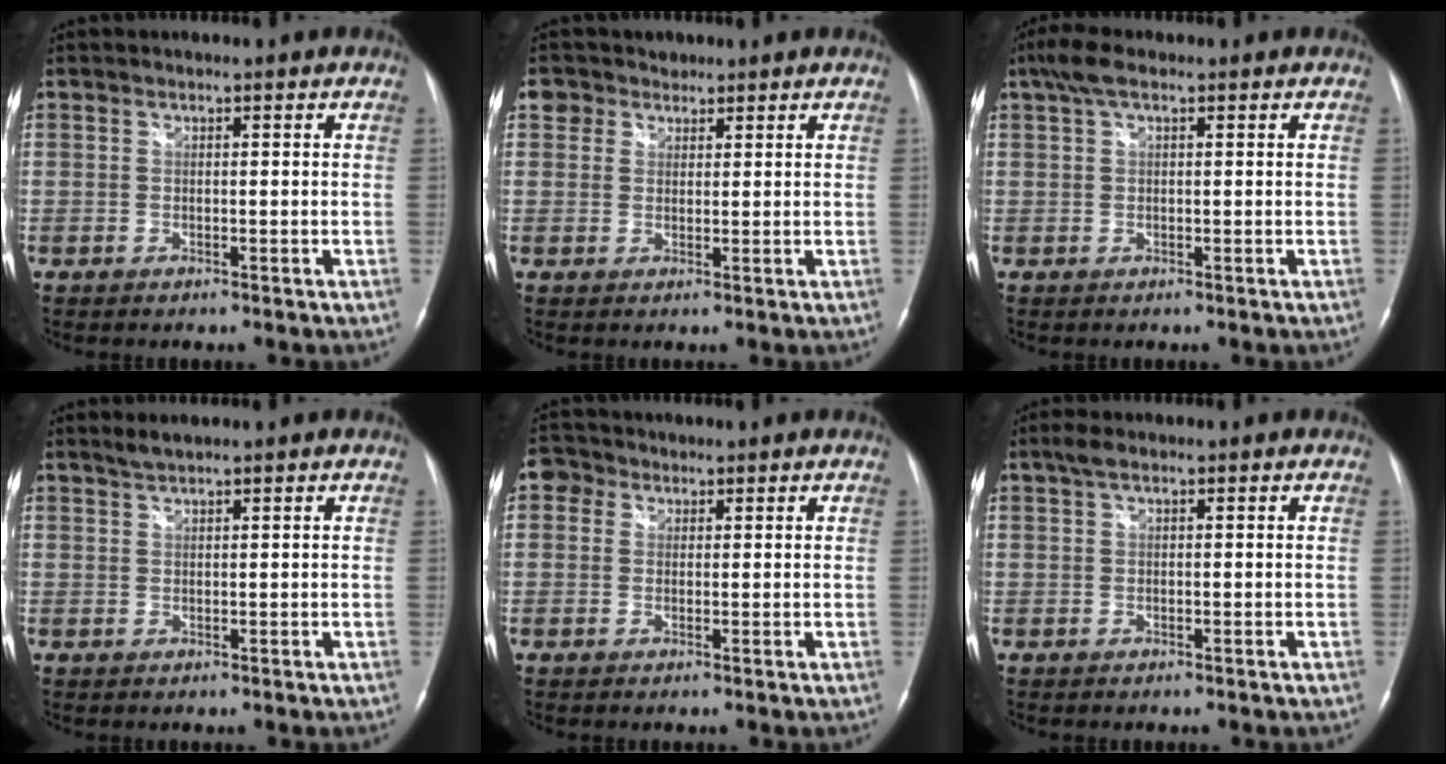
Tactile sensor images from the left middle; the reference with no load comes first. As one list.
[{"total": 3.4, "force": [2.0, 2.7, 0.2], "torque": [-0.005, 0.018, 0.031]}, {"total": 2.9, "force": [1.7, 0.9, 2.1], "torque": [-0.049, 0.023, 0.034]}, {"total": 1.5, "force": [1.4, 0.0, 0.6], "torque": [-0.014, 0.003, 0.032]}, {"total": 3.0, "force": [1.3, 2.5, 0.9], "torque": [-0.018, 0.013, 0.020]}, {"total": 1.8, "force": [1.2, 0.6, 1.3], "torque": [-0.029, 0.017, 0.022]}]